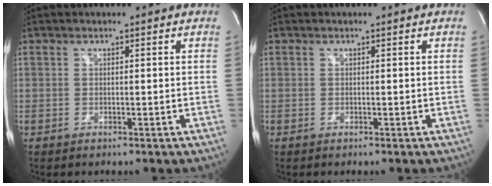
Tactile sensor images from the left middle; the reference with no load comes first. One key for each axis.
{"total": 0.0}